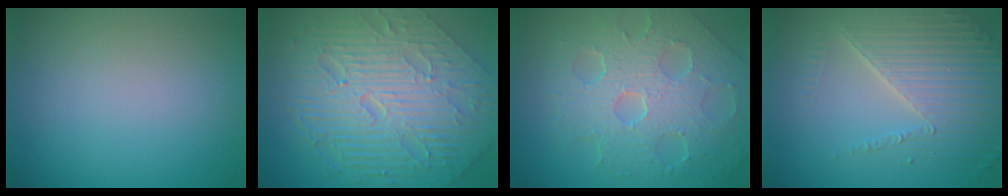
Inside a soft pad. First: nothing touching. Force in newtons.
{"total": 11.2, "press": 7.3, "slide": 8.4}
{"total": 8.2, "press": 5.6, "slide": 6.0}
{"total": 5.4, "press": 4.4, "slide": 3.2}